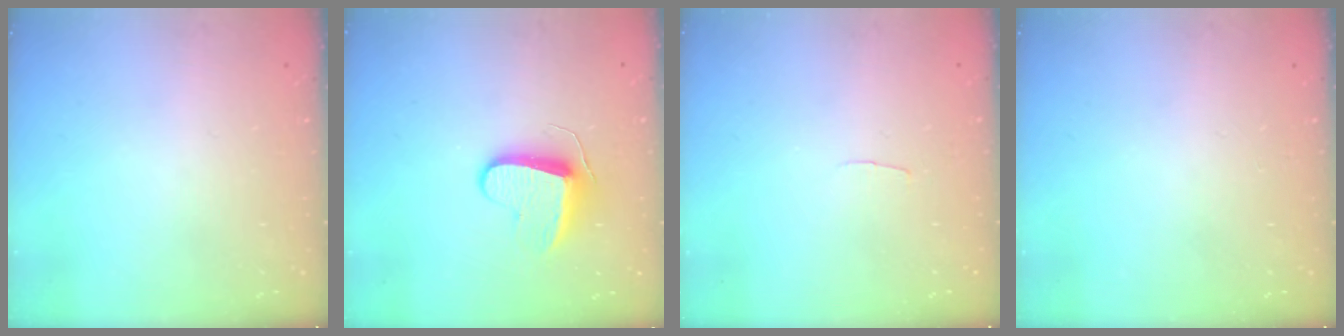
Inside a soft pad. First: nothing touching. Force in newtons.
{"total": 8.9, "press": 8.9, "slide": 0.1}
{"total": 2.0, "press": 2.0, "slide": 0.2}
{"total": 0.0}